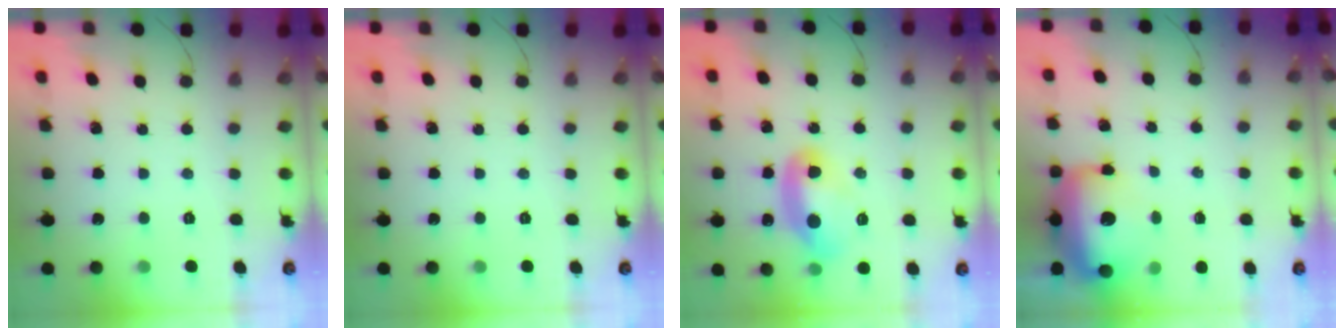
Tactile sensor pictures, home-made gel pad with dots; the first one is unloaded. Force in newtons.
{"total": 0.0}
{"total": 10.6, "press": 10.6, "slide": 1.1}
{"total": 24.4, "press": 21.3, "slide": 11.9}